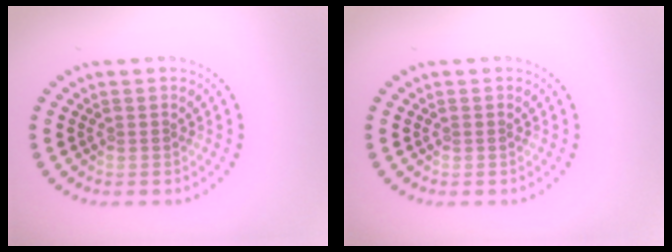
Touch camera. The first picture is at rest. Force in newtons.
{"total": 0.0}